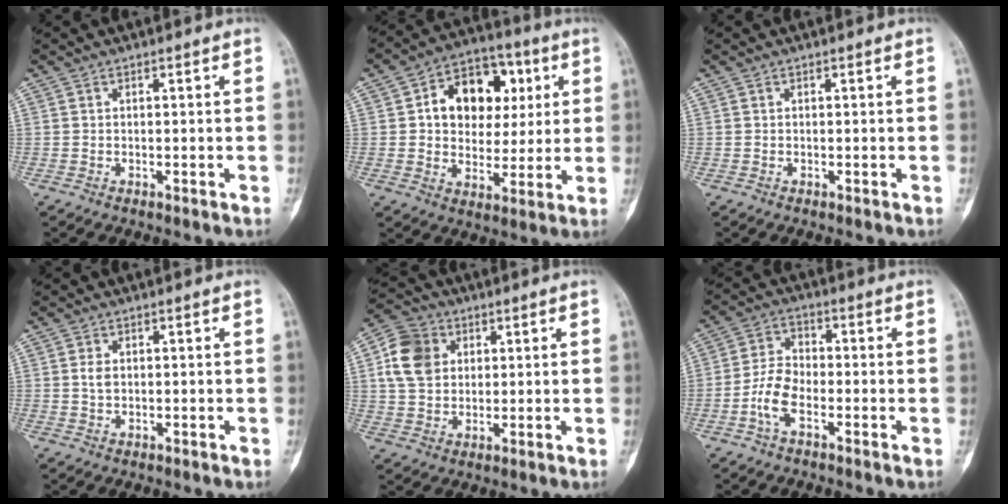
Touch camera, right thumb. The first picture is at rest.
{"total": 15.5, "force": [3.8, 11.4, 9.8], "torque": [-0.098, 0.010, 0.058]}
{"total": 0.0}
{"total": 2.0, "force": [0.3, 1.3, 1.4], "torque": [-0.023, 0.001, 0.005]}
{"total": 10.0, "force": [2.6, 8.0, 5.5], "torque": [-0.083, 0.004, 0.043]}
{"total": 5.9, "force": [-2.2, 3.1, 4.5], "torque": [-0.089, 0.019, -0.050]}